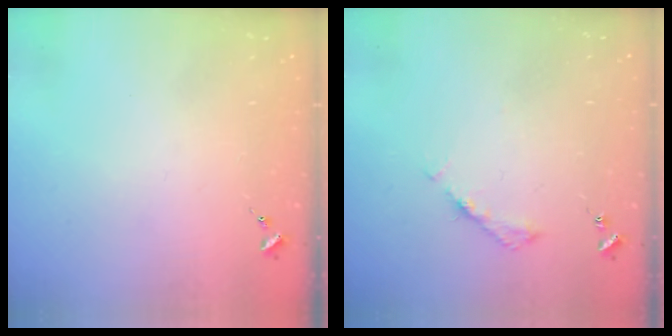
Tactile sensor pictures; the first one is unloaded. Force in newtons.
{"total": 5.3, "press": 5.3, "slide": 0.5}